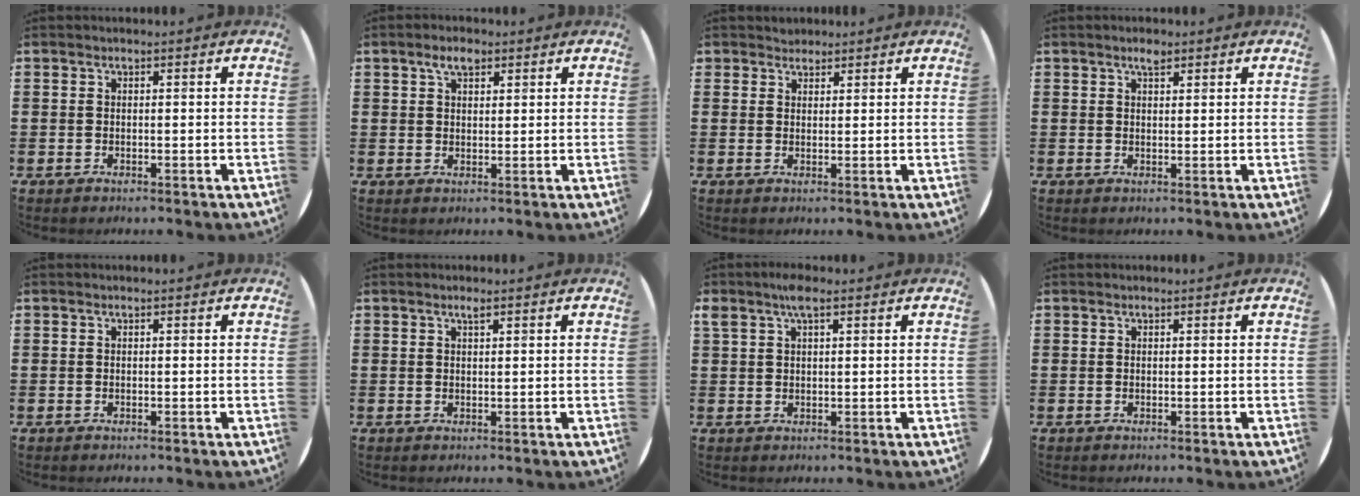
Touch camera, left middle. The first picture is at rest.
{"total": 3.1, "force": [2.2, 1.5, 1.6], "torque": [-0.019, 0.000, 0.036]}
{"total": 1.6, "force": [1.5, 0.5, -0.2], "torque": [0.001, 0.004, 0.031]}
{"total": 1.8, "force": [1.5, 0.5, 0.9], "torque": [-0.021, 0.003, 0.026]}
{"total": 0.0}
{"total": 0.9, "force": [0.7, 0.0, 0.6], "torque": [-0.012, -0.001, 0.014]}
{"total": 3.0, "force": [2.0, 0.8, 2.1], "torque": [-0.038, 0.002, 0.033]}
{"total": 0.0}